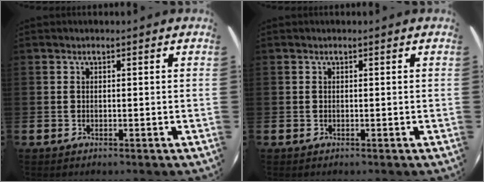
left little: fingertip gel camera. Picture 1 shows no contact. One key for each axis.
{"total": 0.0}